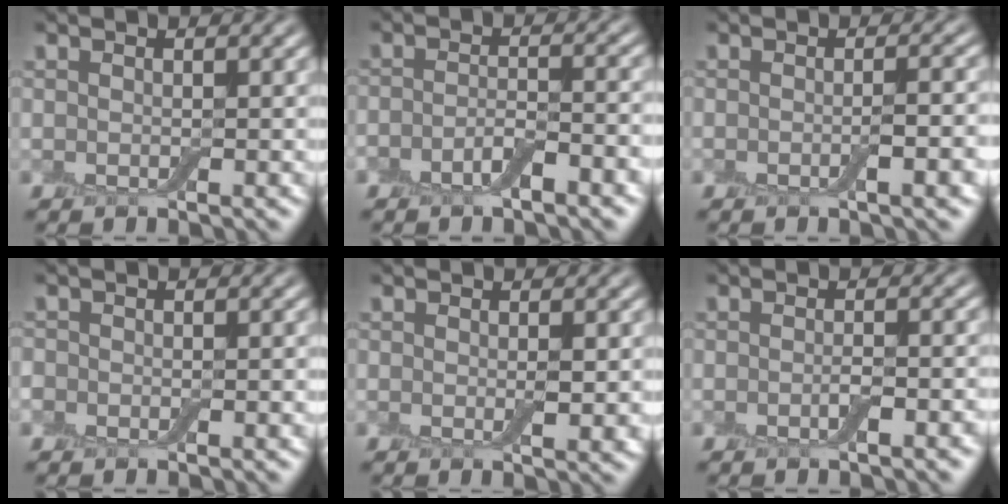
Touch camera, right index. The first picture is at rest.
{"total": 3.5, "force": [-1.8, 1.1, 2.7], "torque": [-0.053, 0.001, -0.037]}
{"total": 2.9, "force": [-0.8, 0.7, 2.7], "torque": [-0.033, 0.005, -0.016]}
{"total": 2.1, "force": [-0.7, 1.6, 1.1], "torque": [0.003, 0.004, -0.017]}
{"total": 1.6, "force": [-0.1, 0.4, 1.5], "torque": [-0.024, -0.006, -0.003]}
{"total": 2.2, "force": [-0.9, 0.6, 1.9], "torque": [-0.027, 0.002, -0.017]}